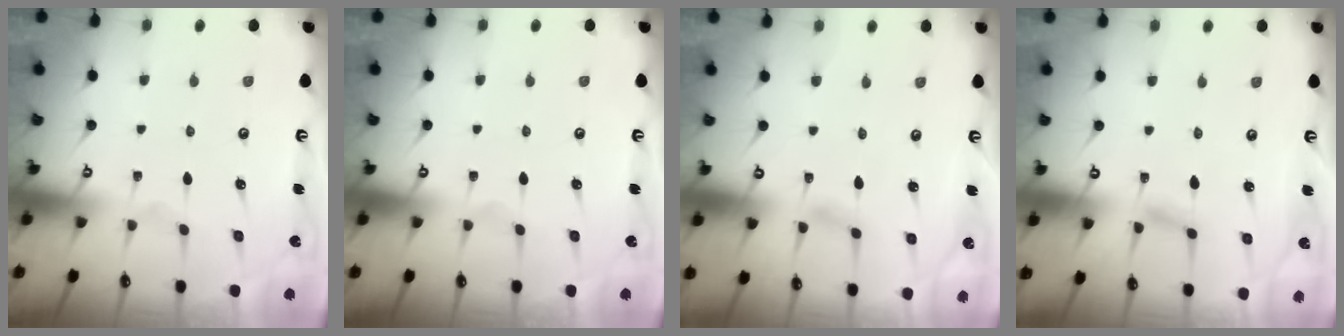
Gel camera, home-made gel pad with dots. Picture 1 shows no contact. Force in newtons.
{"total": 0.0}
{"total": 2.6, "press": 2.6, "slide": 0.4}
{"total": 3.8, "press": 3.8, "slide": 0.3}